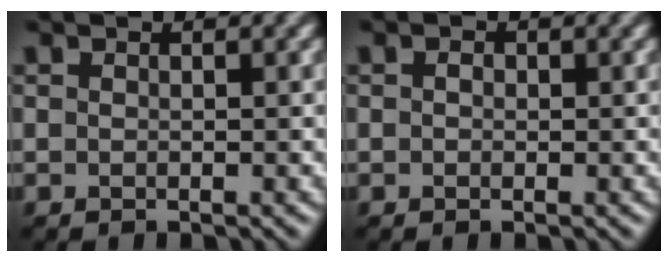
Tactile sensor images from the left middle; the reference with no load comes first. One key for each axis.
{"total": 0.7, "fx": 0.1, "fy": 0.6, "fz": 0.4, "tx": -0.006, "ty": -0.003, "tz": -0.002}